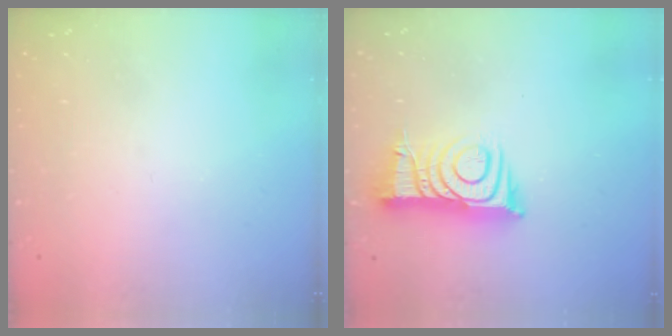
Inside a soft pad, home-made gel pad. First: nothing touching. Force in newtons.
{"total": 11.0, "press": 11.0, "slide": 0.6}